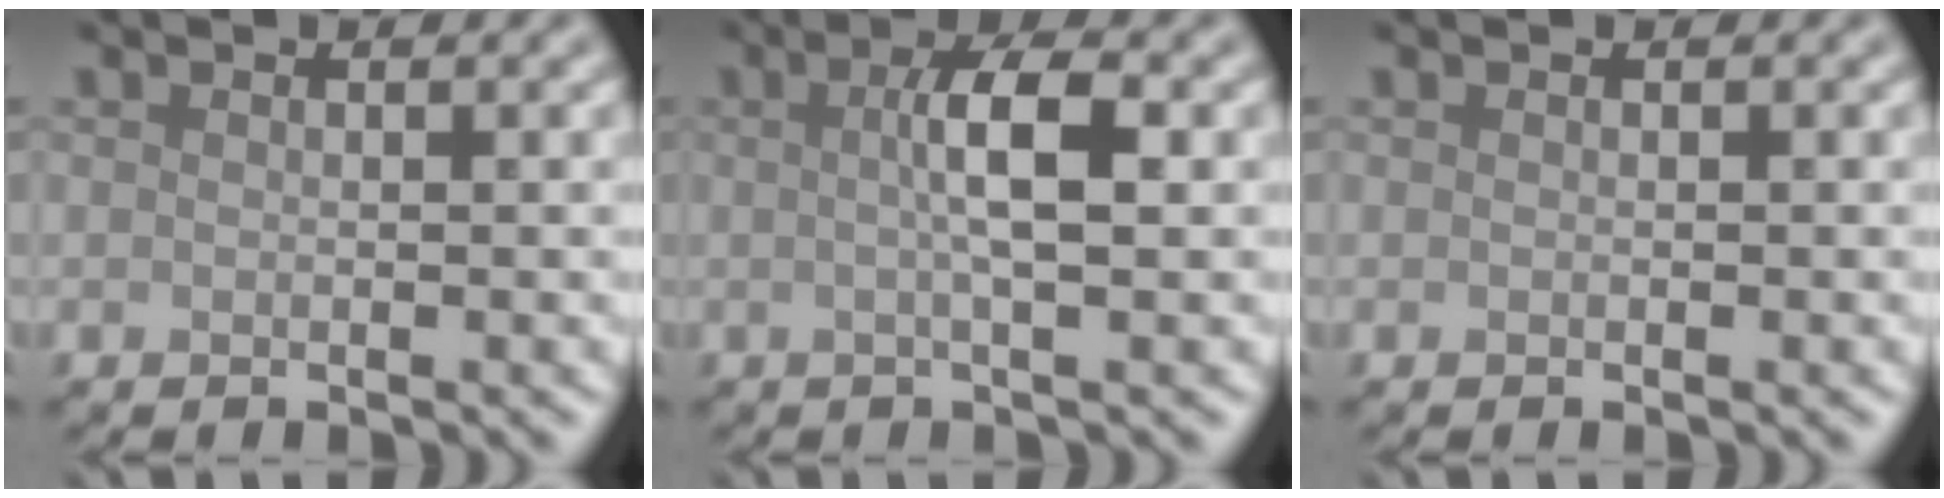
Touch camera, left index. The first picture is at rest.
{"total": 3.7, "force": [0.4, 0.6, 3.6], "torque": [-0.063, 0.006, 0.001]}
{"total": 0.0}